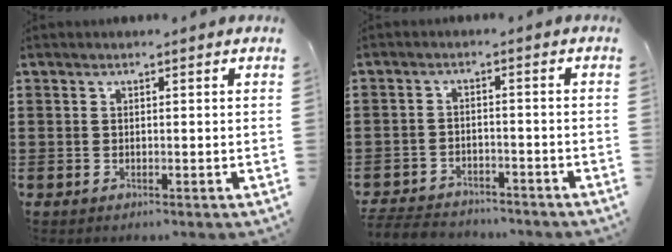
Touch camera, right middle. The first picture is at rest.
{"total": 3.7, "force": [-3.6, 0.8, 0.0], "torque": [-0.011, -0.001, -0.079]}